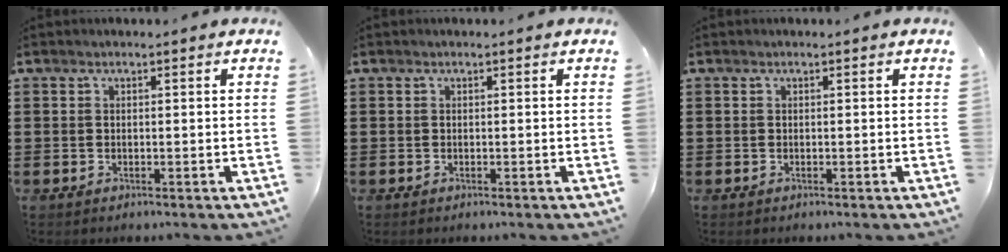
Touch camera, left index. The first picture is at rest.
{"total": 0.0}
{"total": 0.0}